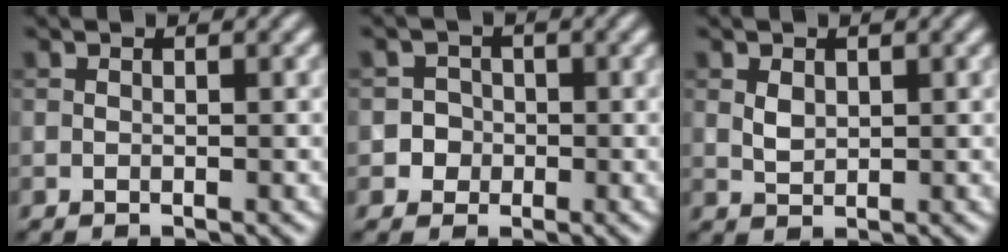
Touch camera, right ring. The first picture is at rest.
{"total": 2.3, "force": [-0.6, 2.2, 0.3], "torque": [0.023, 0.009, -0.019]}
{"total": 1.3, "force": [0.5, 0.9, 0.8], "torque": [-0.019, -0.001, 0.014]}